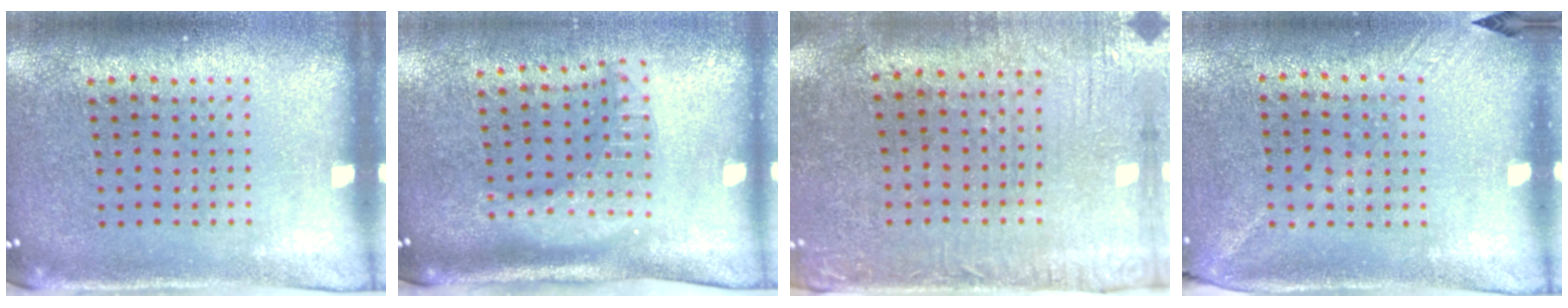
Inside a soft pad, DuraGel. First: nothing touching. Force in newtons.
{"total": 1.9, "press": 1.5, "slide": 1.2}
{"total": 0.6, "press": 0.3, "slide": 0.5}
{"total": 1.2, "press": 0.9, "slide": 0.9}